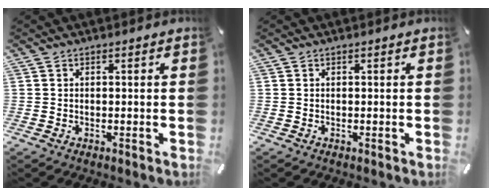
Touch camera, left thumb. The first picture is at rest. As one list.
[{"total": 0.0}]